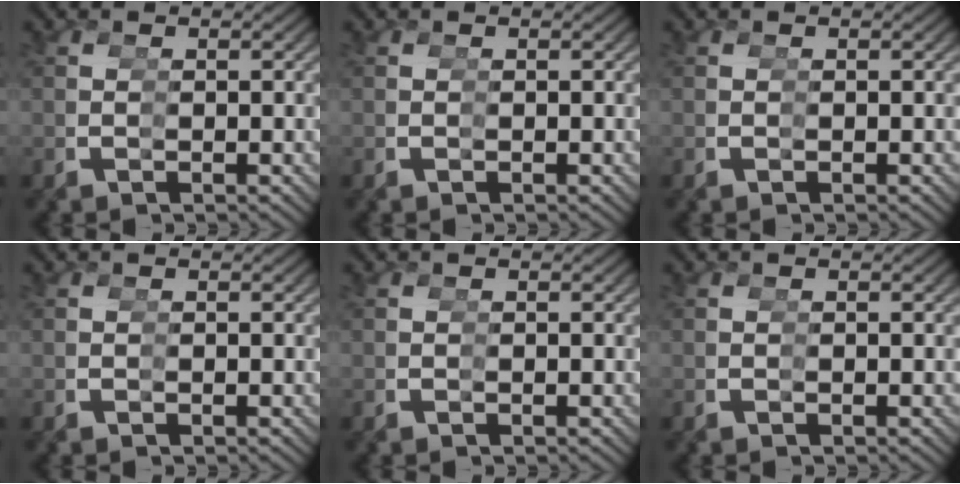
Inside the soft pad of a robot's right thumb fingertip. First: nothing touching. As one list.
[{"total": 0.0}, {"total": 0.0}, {"total": 0.0}, {"total": 0.0}, {"total": 0.0}]